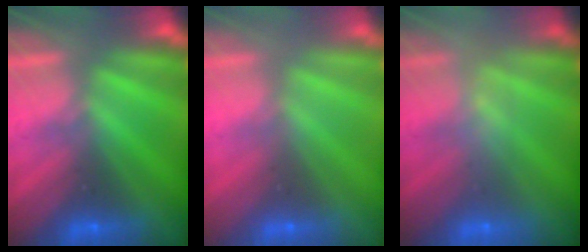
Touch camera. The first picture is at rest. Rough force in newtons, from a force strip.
{"total": 3.3}
{"total": 2.4}